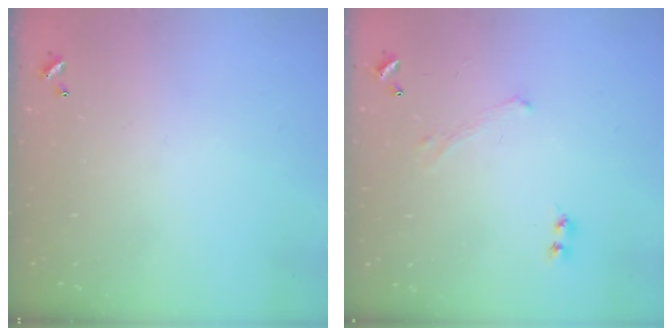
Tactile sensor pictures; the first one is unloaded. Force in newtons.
{"total": 0.0}